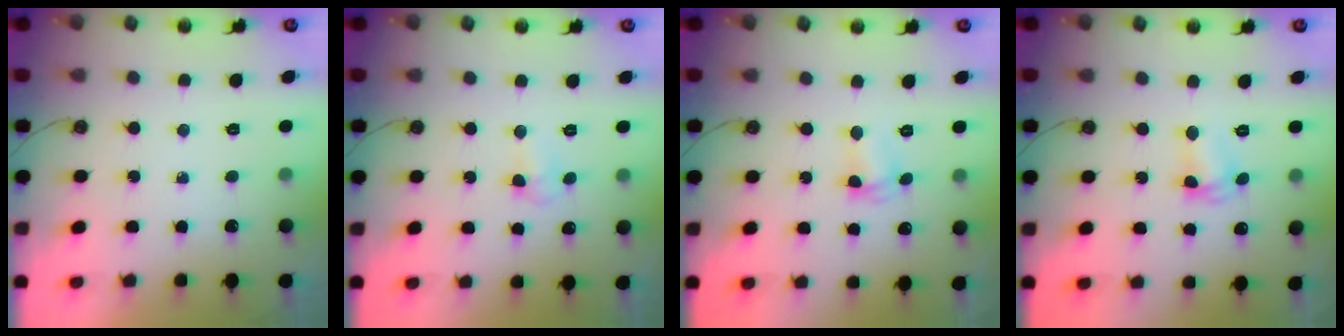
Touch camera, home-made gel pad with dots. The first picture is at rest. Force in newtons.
{"total": 4.9, "press": 4.8, "slide": 0.8}
{"total": 2.6, "press": 2.6, "slide": 0.4}
{"total": 4.0, "press": 4.0, "slide": 0.4}